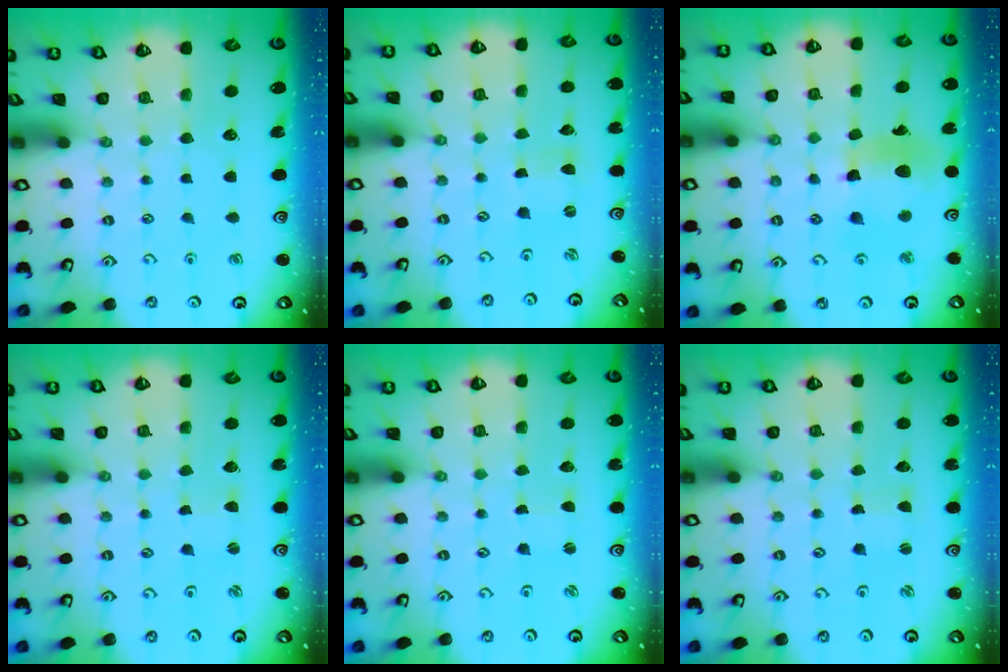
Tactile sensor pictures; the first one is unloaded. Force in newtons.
{"total": 0.0}
{"total": 12.5, "press": 12.4, "slide": 1.5}
{"total": 0.9, "press": 0.8, "slide": 0.2}
{"total": 0.0}
{"total": 0.5, "press": 0.5, "slide": 0.1}